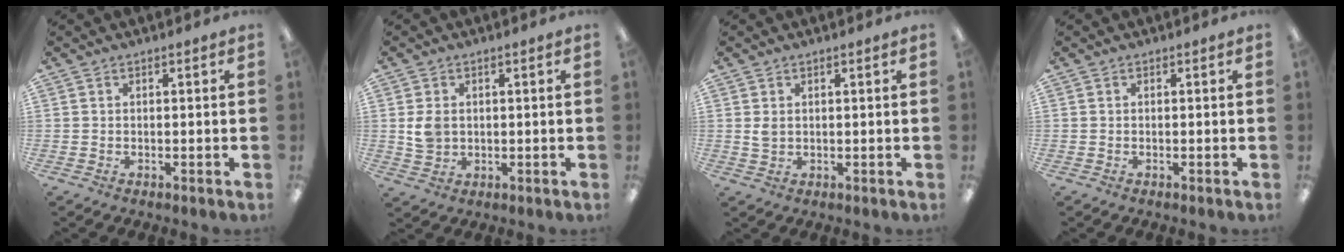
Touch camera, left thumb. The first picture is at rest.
{"total": 4.3, "force": [0.7, 3.4, 2.5], "torque": [-0.041, 0.003, 0.014]}
{"total": 1.9, "force": [0.6, 1.2, 1.2], "torque": [-0.027, 0.004, 0.011]}
{"total": 0.0}